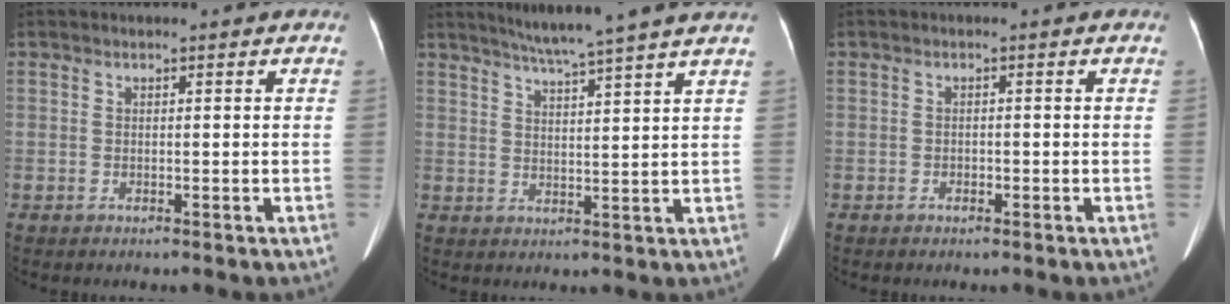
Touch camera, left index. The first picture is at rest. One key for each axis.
{"total": 10.3, "fx": 8.6, "fy": -1.8, "fz": 5.3, "tx": -0.083, "ty": 0.007, "tz": 0.115}
{"total": 0.8, "fx": -0.6, "fy": 0.5, "fz": 0.3, "tx": -0.006, "ty": 0.002, "tz": -0.009}